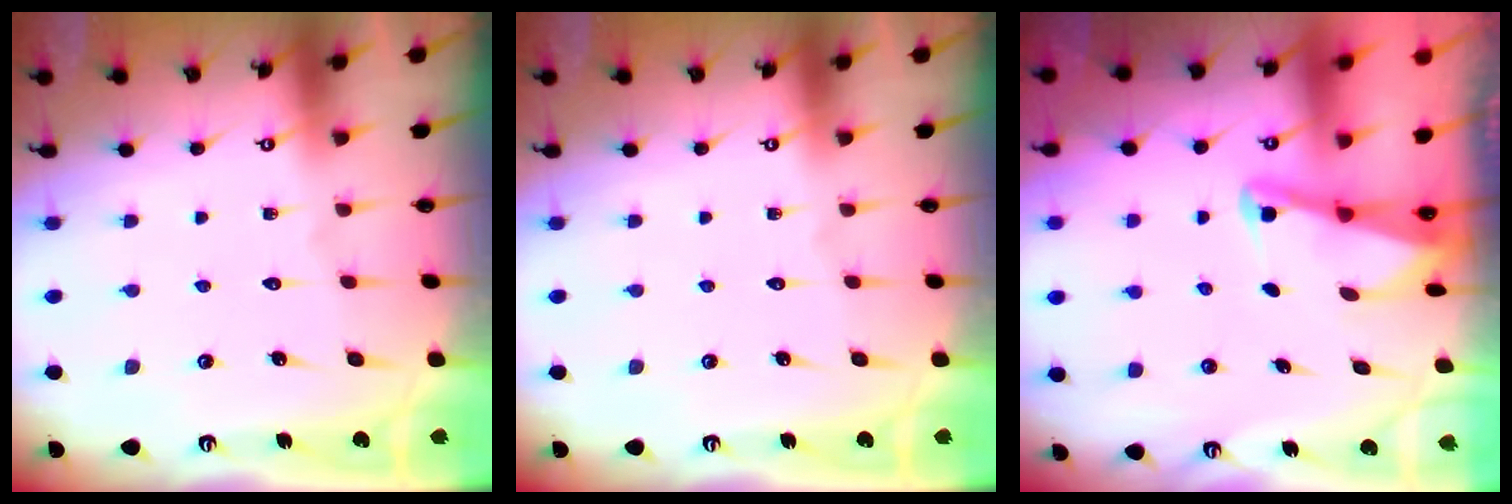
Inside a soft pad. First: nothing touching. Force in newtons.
{"total": 0.0}
{"total": 2.0, "press": 2.0, "slide": 0.4}